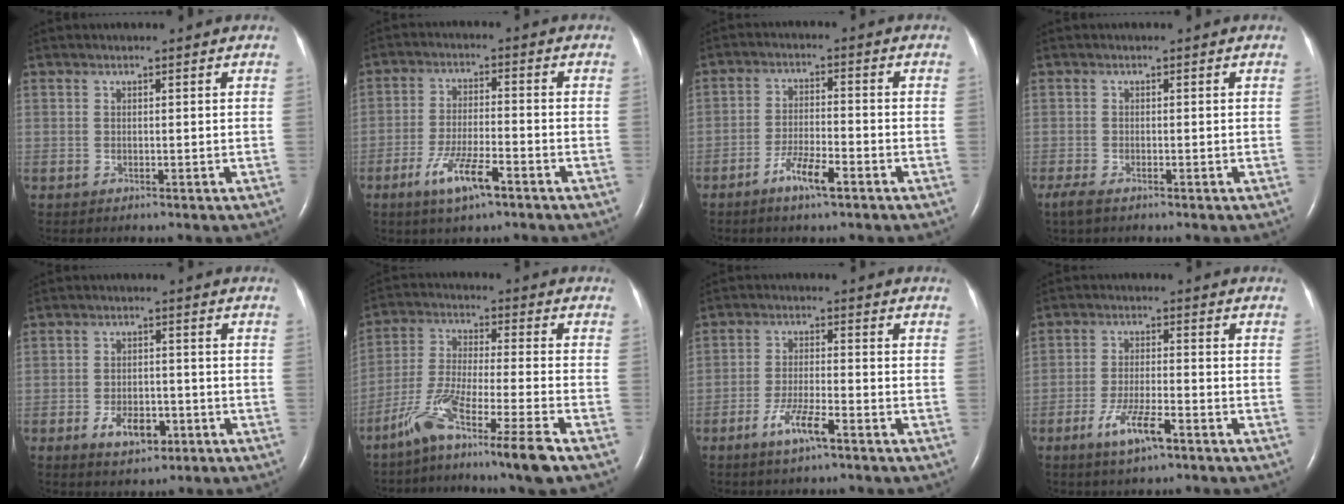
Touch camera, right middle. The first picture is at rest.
{"total": 7.3, "force": [-4.2, 1.3, 5.8], "torque": [-0.118, -0.010, -0.075]}
{"total": 5.4, "force": [-3.3, 0.8, 4.1], "torque": [-0.084, -0.003, -0.062]}
{"total": 2.9, "force": [-2.0, 0.8, 1.8], "torque": [-0.042, -0.010, -0.035]}
{"total": 5.4, "force": [-2.5, 3.0, 3.7], "torque": [-0.065, 0.000, -0.036]}
{"total": 12.8, "force": [-8.7, -1.1, 9.4], "torque": [-0.188, -0.031, -0.160]}
{"total": 5.4, "force": [-3.3, 0.7, 4.3], "torque": [-0.089, -0.005, -0.062]}
{"total": 6.3, "force": [-3.7, 1.1, 5.0], "torque": [-0.103, -0.007, -0.064]}